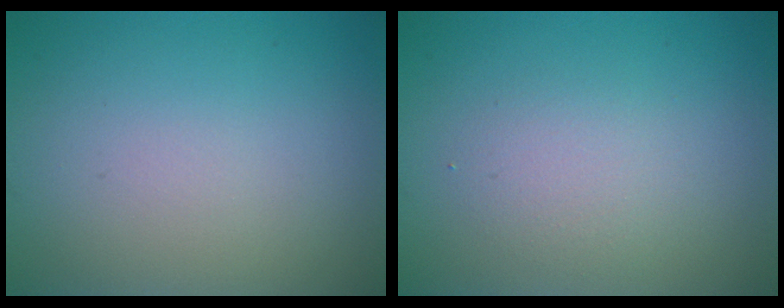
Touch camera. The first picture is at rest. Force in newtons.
{"total": 2.0, "press": 2.0, "slide": 0.1}